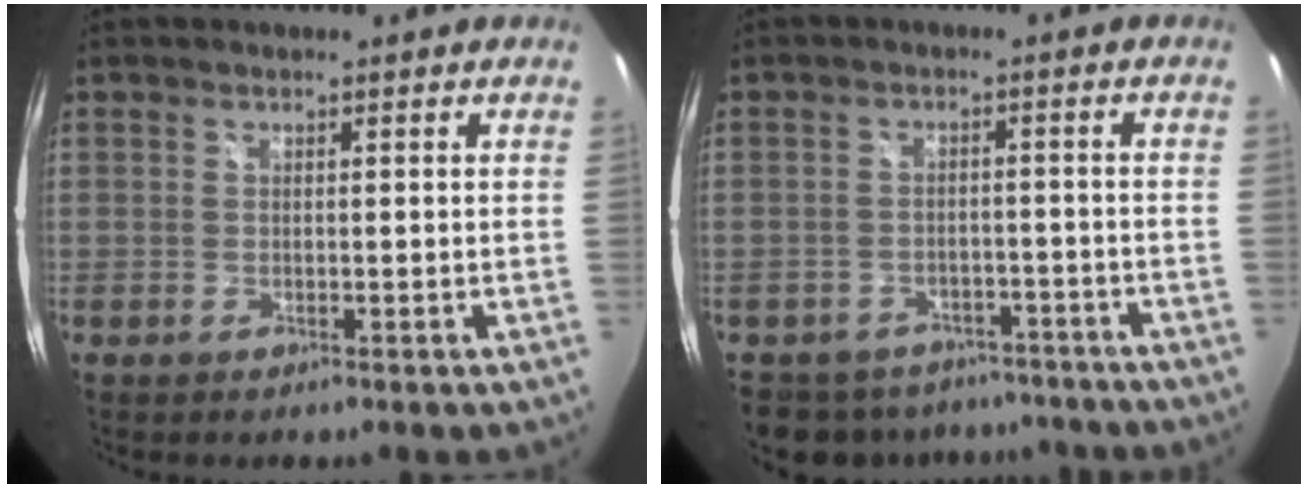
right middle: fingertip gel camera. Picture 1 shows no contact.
{"total": 13.1, "force": [-10.5, 7.0, 3.5], "torque": [-0.089, 0.017, -0.130]}